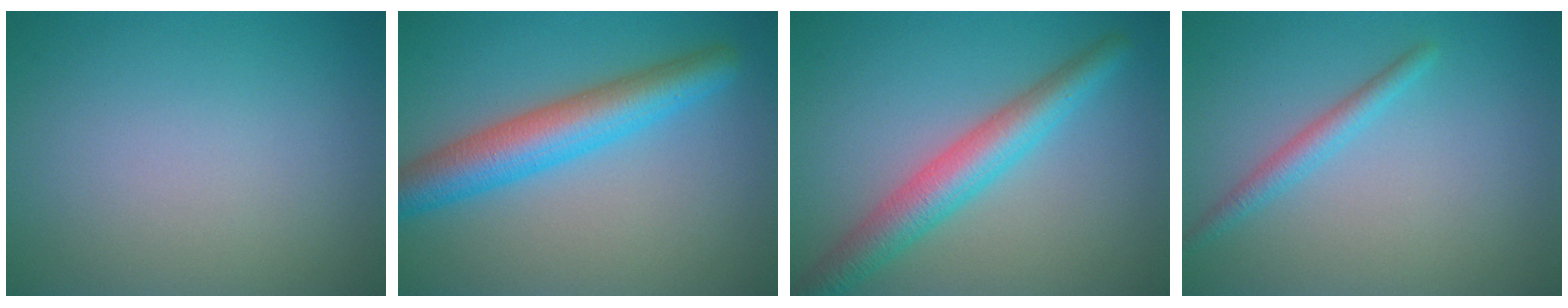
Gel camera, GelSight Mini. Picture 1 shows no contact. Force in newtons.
{"total": 6.2, "press": 6.2, "slide": 0.3}
{"total": 5.1, "press": 5.1, "slide": 0.1}
{"total": 1.9, "press": 1.9, "slide": 0.2}